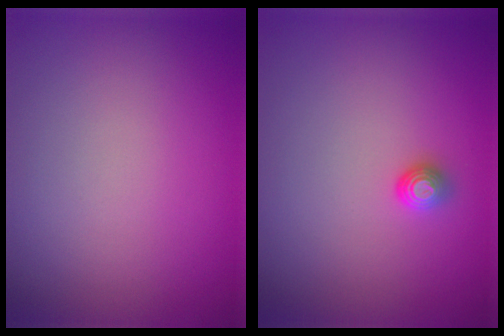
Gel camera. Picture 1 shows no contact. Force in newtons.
{"total": 1.2, "press": 1.0, "slide": 0.6}